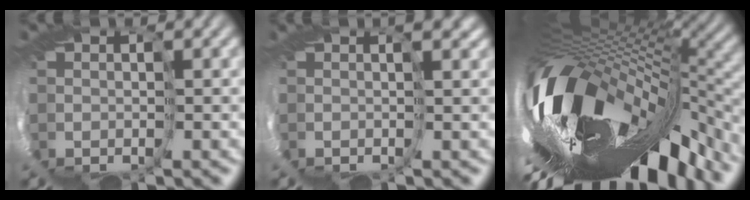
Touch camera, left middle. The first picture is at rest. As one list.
[{"total": 2.8, "force": [0.1, -2.3, -1.5], "torque": [0.016, -0.006, 0.012]}, {"total": 9.7, "force": [-3.0, 1.6, 9.1], "torque": [-0.182, -0.001, -0.050]}]